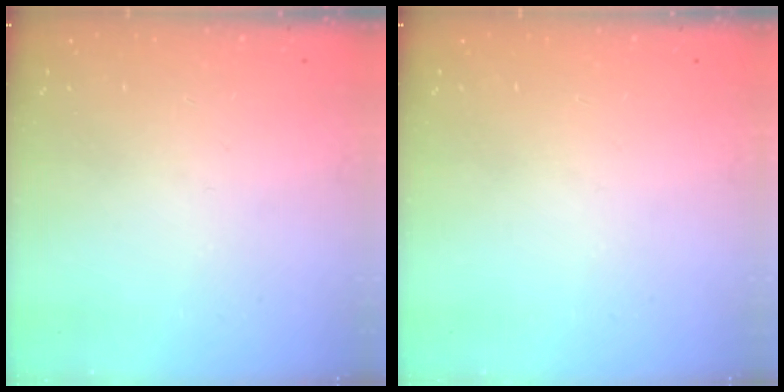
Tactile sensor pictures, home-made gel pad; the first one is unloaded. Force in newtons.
{"total": 0.0}